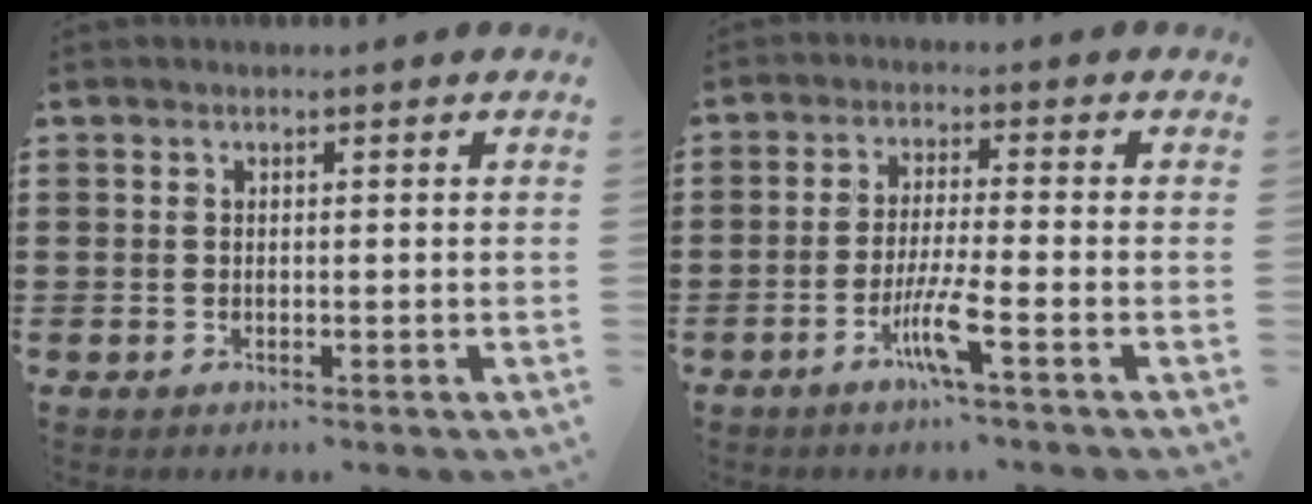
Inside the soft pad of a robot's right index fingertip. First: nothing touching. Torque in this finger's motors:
{"motor_torque": [0.11, 0.10, 0.32, 0.10]}